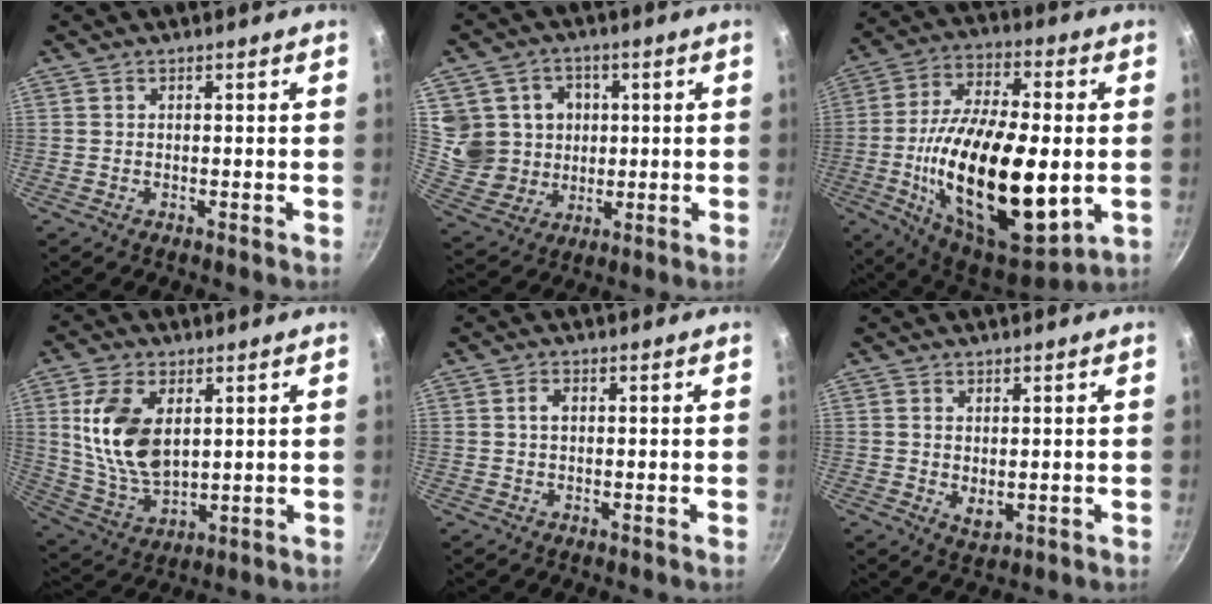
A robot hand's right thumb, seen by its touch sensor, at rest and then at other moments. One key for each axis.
{"total": 11.9, "fx": 1.8, "fy": 11.1, "fz": 3.9, "tx": -0.039, "ty": -0.009, "tz": 0.042}
{"total": 29.6, "fx": -3.5, "fy": 13.6, "fz": 26.1, "tx": -0.451, "ty": 0.003, "tz": -0.052}
{"total": 14.3, "fx": 3.3, "fy": 8.5, "fz": 11.1, "tx": -0.200, "ty": -0.023, "tz": 0.076}
{"total": 1.8, "fx": 0.3, "fy": 1.2, "fz": 1.4, "tx": -0.024, "ty": 0.004, "tz": 0.004}
{"total": 3.4, "fx": 0.3, "fy": 2.1, "fz": 2.6, "tx": -0.043, "ty": -0.009, "tz": 0.010}